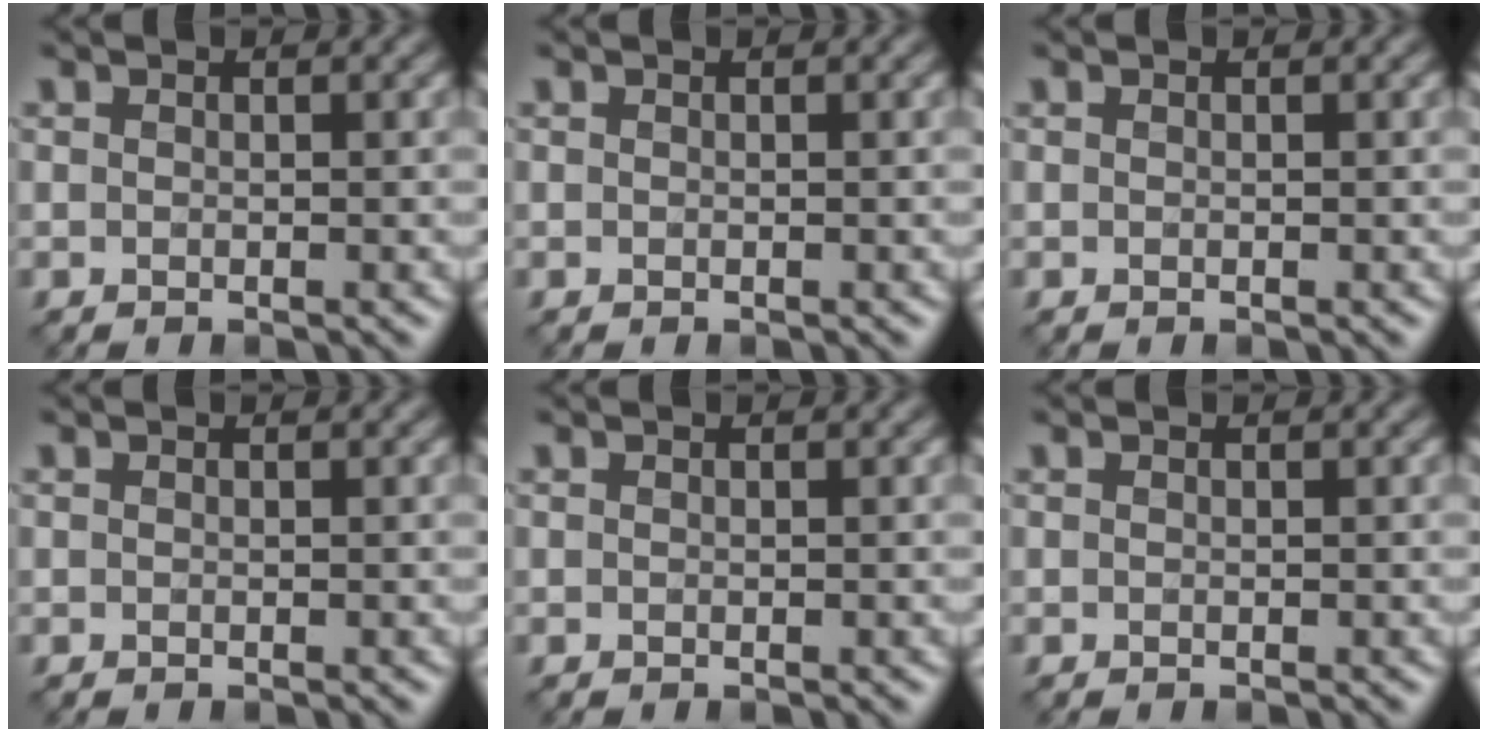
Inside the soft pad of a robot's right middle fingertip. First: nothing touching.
{"total": 0.0}
{"total": 0.0}
{"total": 0.0}
{"total": 0.0}
{"total": 0.0}